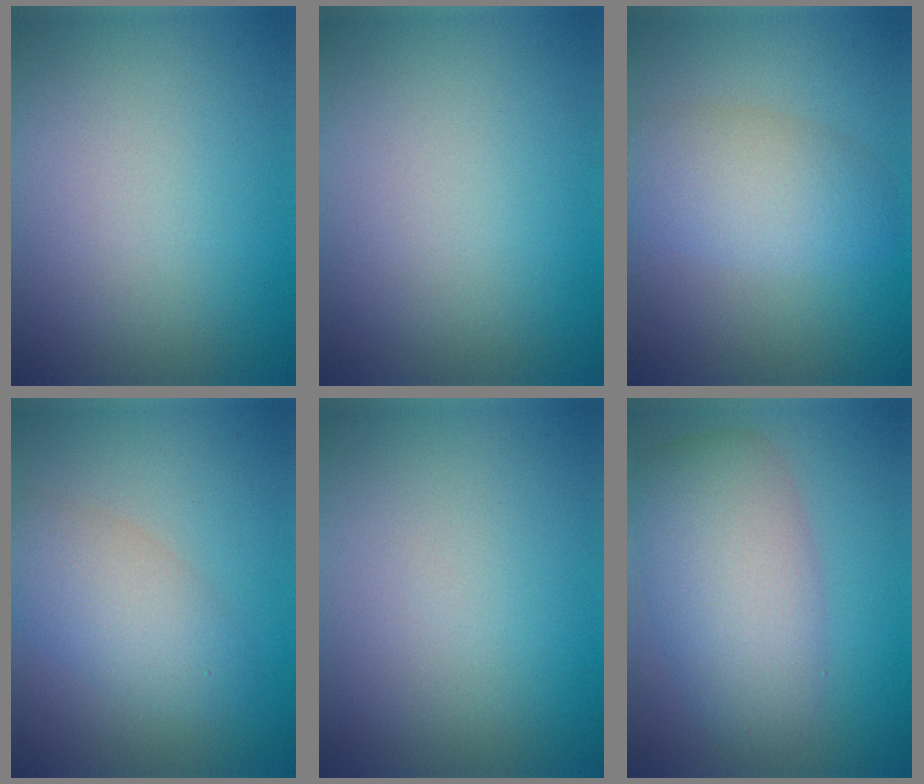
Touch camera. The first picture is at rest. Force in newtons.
{"total": 0.0}
{"total": 4.9, "press": 4.9, "slide": 0.2}
{"total": 4.4, "press": 4.4, "slide": 0.2}
{"total": 0.0}
{"total": 7.5, "press": 7.5, "slide": 0.3}